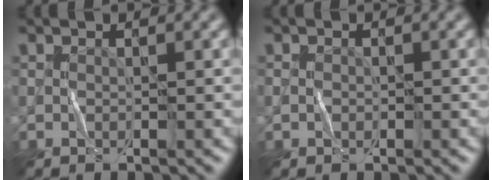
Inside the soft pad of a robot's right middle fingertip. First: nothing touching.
{"total": 0.8, "force": [-0.1, 0.7, 0.4], "torque": [-0.006, -0.001, -0.003]}